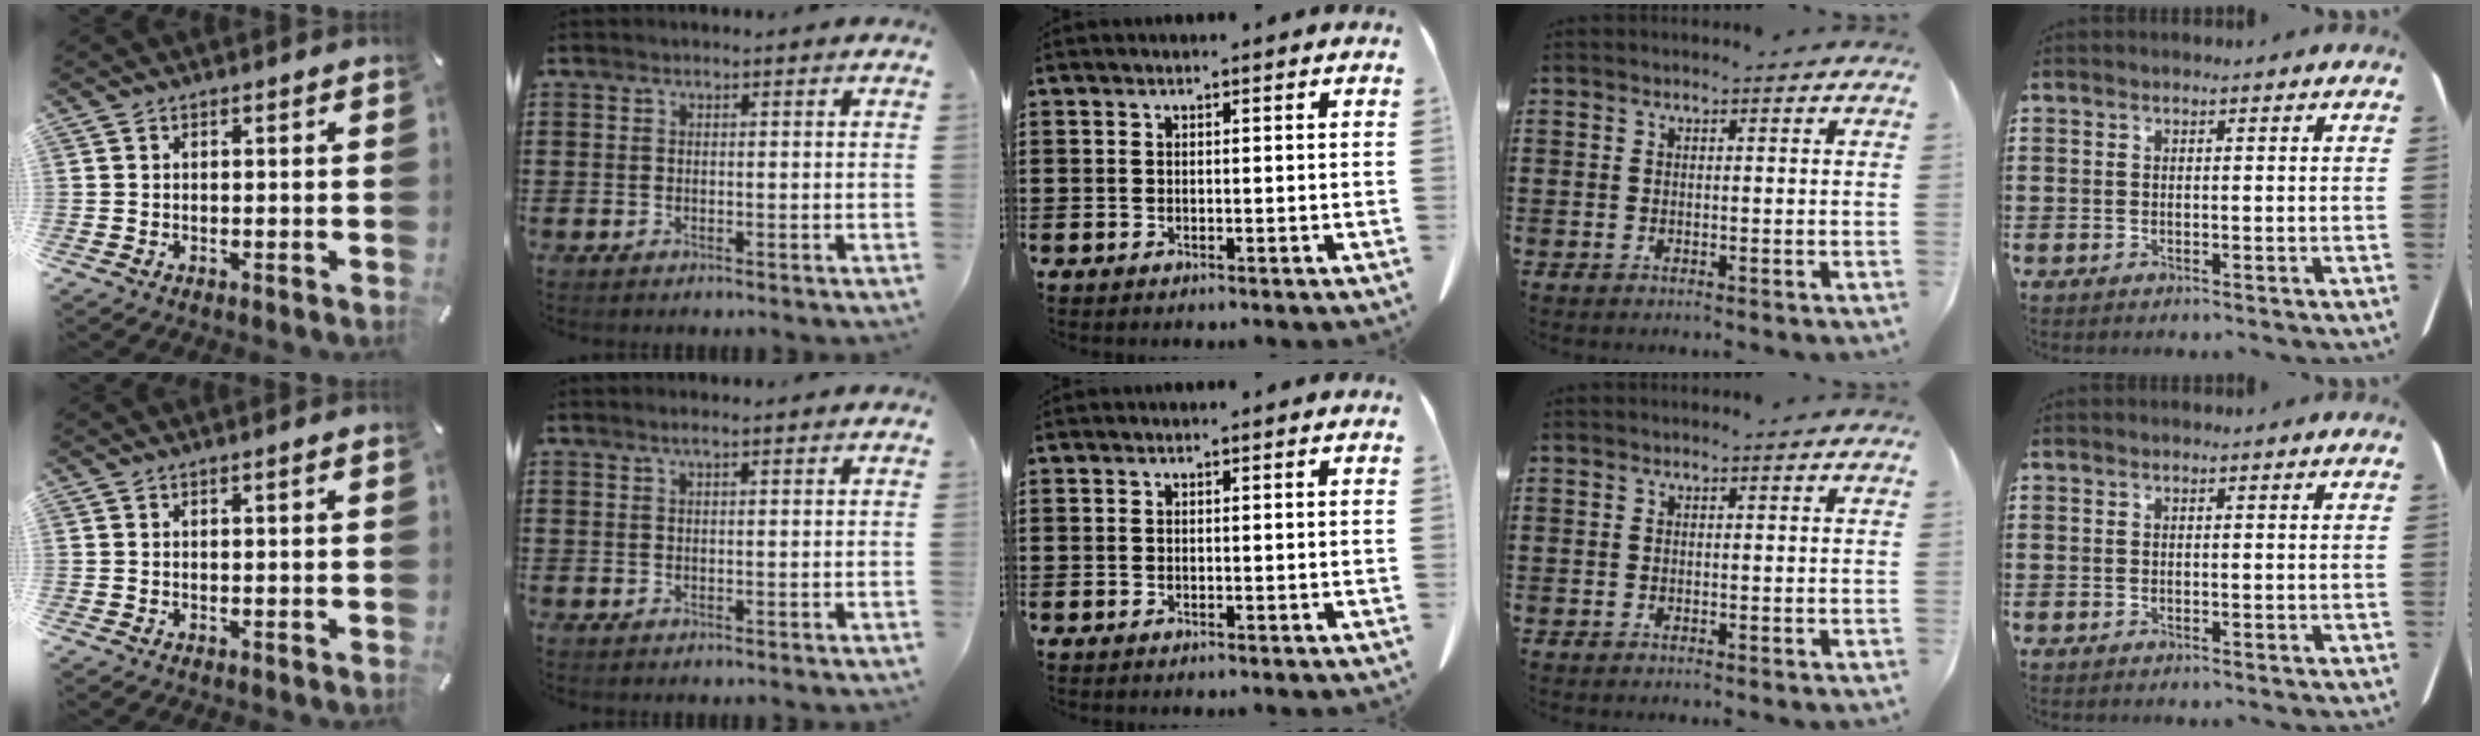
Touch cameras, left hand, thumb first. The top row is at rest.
{"thumb": {"total": 0.8, "force": [0.3, 0.0, 0.8], "torque": [-0.013, 0.000, 0.005]}, "index": {"total": 1.1, "force": [0.8, 0.0, 0.7], "torque": [-0.015, 0.001, 0.015]}}